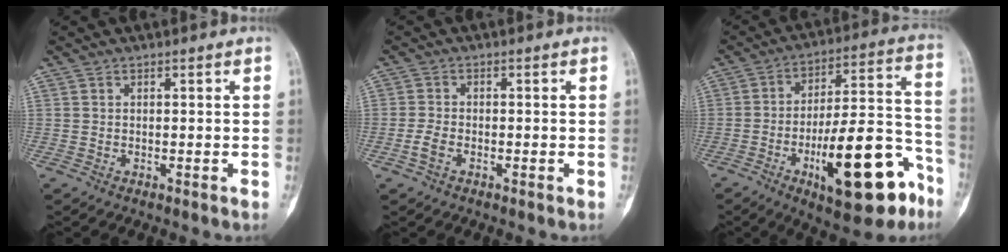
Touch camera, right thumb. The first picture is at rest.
{"total": 2.6, "force": [-1.1, 1.6, 1.8], "torque": [-0.043, 0.006, -0.024]}
{"total": 22.8, "force": [-10.5, 7.9, 18.6], "torque": [-0.251, 0.069, -0.149]}